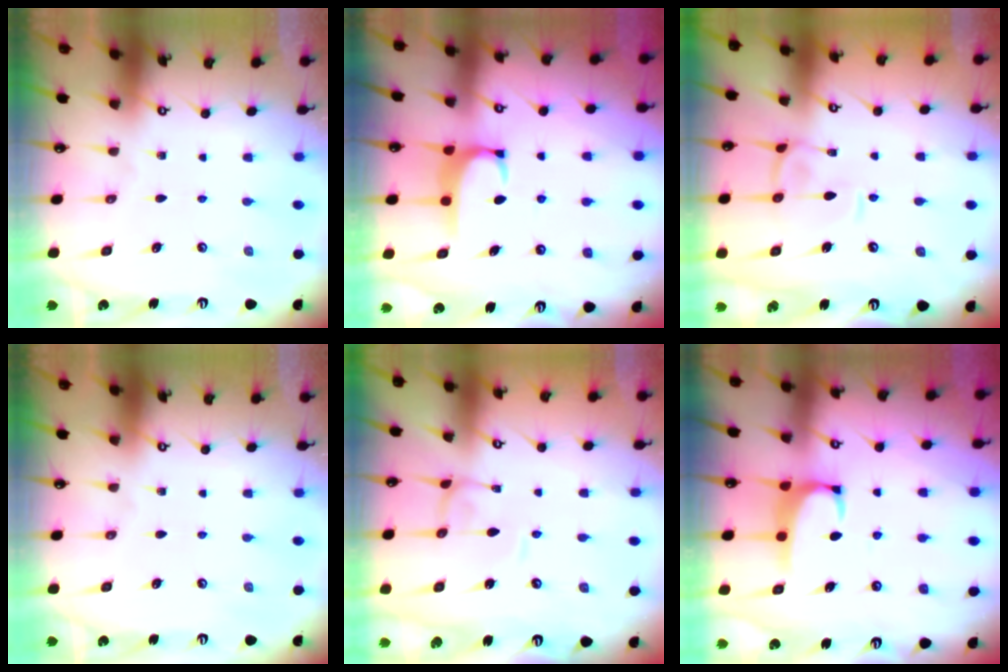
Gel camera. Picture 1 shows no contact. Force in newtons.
{"total": 2.0, "press": 1.9, "slide": 0.5}
{"total": 1.0, "press": 0.9, "slide": 0.5}
{"total": 0.0}
{"total": 2.4, "press": 2.4, "slide": 0.1}
{"total": 1.8, "press": 1.8, "slide": 0.4}